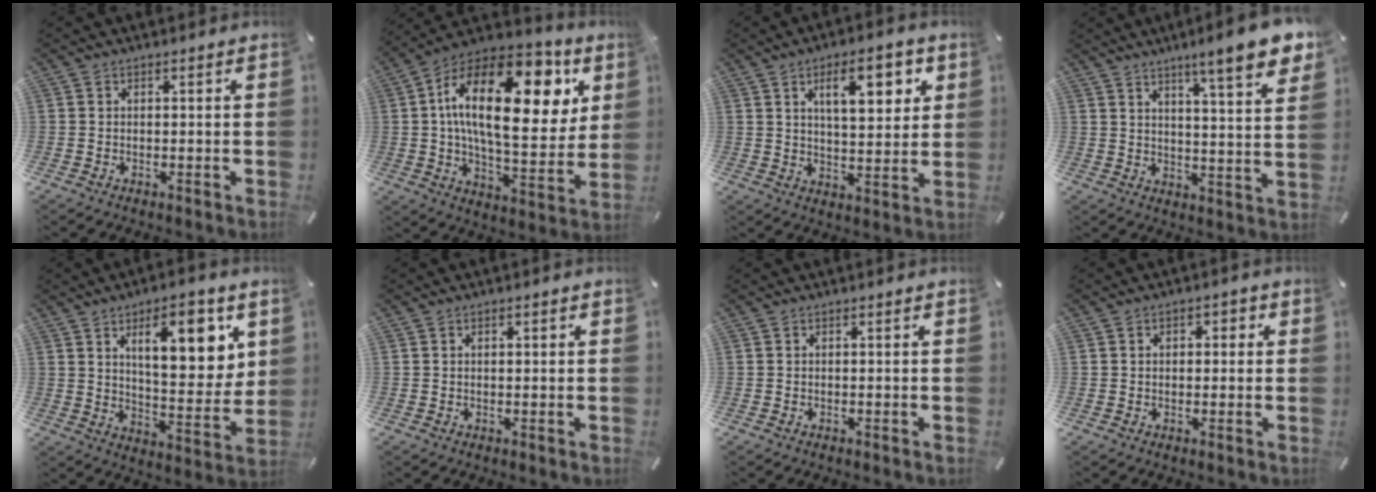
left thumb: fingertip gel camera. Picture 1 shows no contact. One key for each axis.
{"total": 26.4, "fx": 8.3, "fy": 13.0, "fz": 21.4, "tx": -0.368, "ty": -0.041, "tz": 0.127}
{"total": 11.9, "fx": 5.5, "fy": 4.9, "fz": 9.4, "tx": -0.137, "ty": -0.010, "tz": 0.087}
{"total": 10.9, "fx": 8.1, "fy": 1.1, "fz": 7.3, "tx": -0.112, "ty": -0.053, "tz": 0.130}
{"total": 14.9, "fx": 7.2, "fy": 6.2, "fz": 11.5, "tx": -0.155, "ty": -0.033, "tz": 0.113}
{"total": 1.0, "fx": 0.3, "fy": 0.5, "fz": 0.8, "tx": -0.016, "ty": 0.003, "tz": 0.004}
{"total": 0.0}
{"total": 2.1, "fx": 0.0, "fy": 1.6, "fz": 1.4, "tx": -0.013, "ty": 0.002, "tz": -0.007}